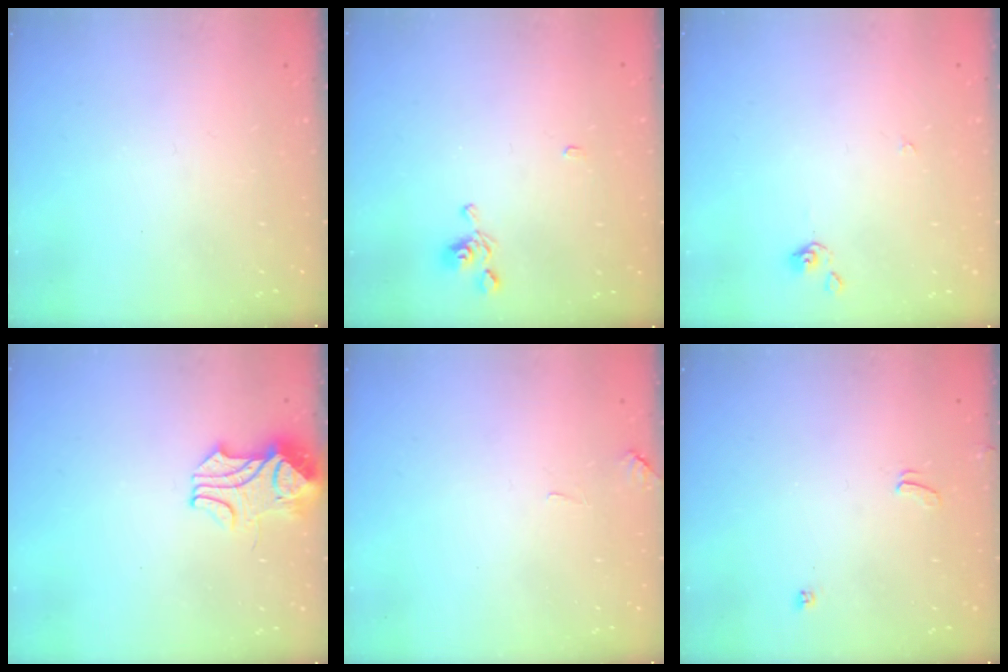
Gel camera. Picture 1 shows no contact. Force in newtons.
{"total": 2.2, "press": 2.2, "slide": 0.2}
{"total": 1.1, "press": 1.0, "slide": 0.4}
{"total": 2.4, "press": 2.2, "slide": 1.0}
{"total": 2.9, "press": 2.9, "slide": 0.3}
{"total": 2.6, "press": 2.5, "slide": 0.4}